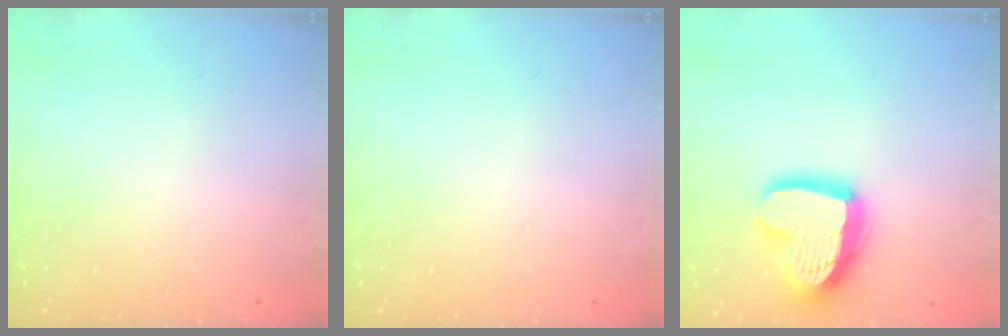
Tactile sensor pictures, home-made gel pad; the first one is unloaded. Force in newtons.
{"total": 0.0}
{"total": 17.7, "press": 17.6, "slide": 1.6}